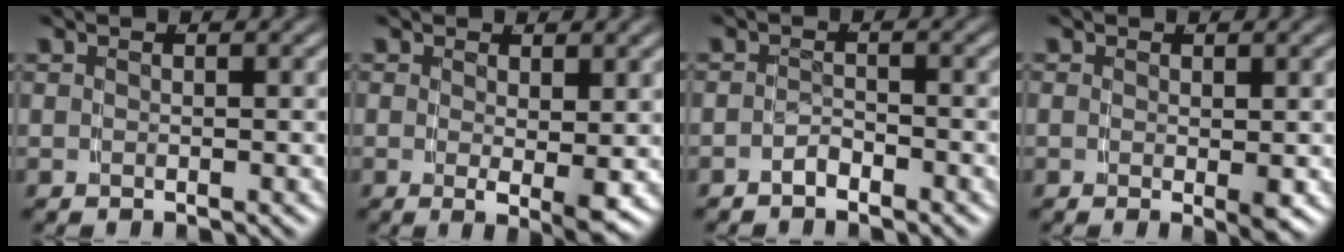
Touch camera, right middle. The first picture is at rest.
{"total": 2.1, "force": [0.1, 0.0, 2.1], "torque": [-0.032, -0.019, 0.007]}
{"total": 1.6, "force": [-1.5, 0.4, 0.3], "torque": [-0.005, -0.006, -0.026]}
{"total": 1.2, "force": [-0.1, 0.3, 1.1], "torque": [-0.014, -0.008, 0.002]}